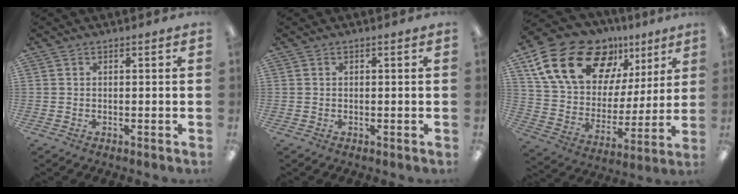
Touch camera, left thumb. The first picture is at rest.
{"total": 0.0}
{"total": 22.4, "force": [13.1, 13.3, 12.3], "torque": [-0.213, -0.060, 0.242]}